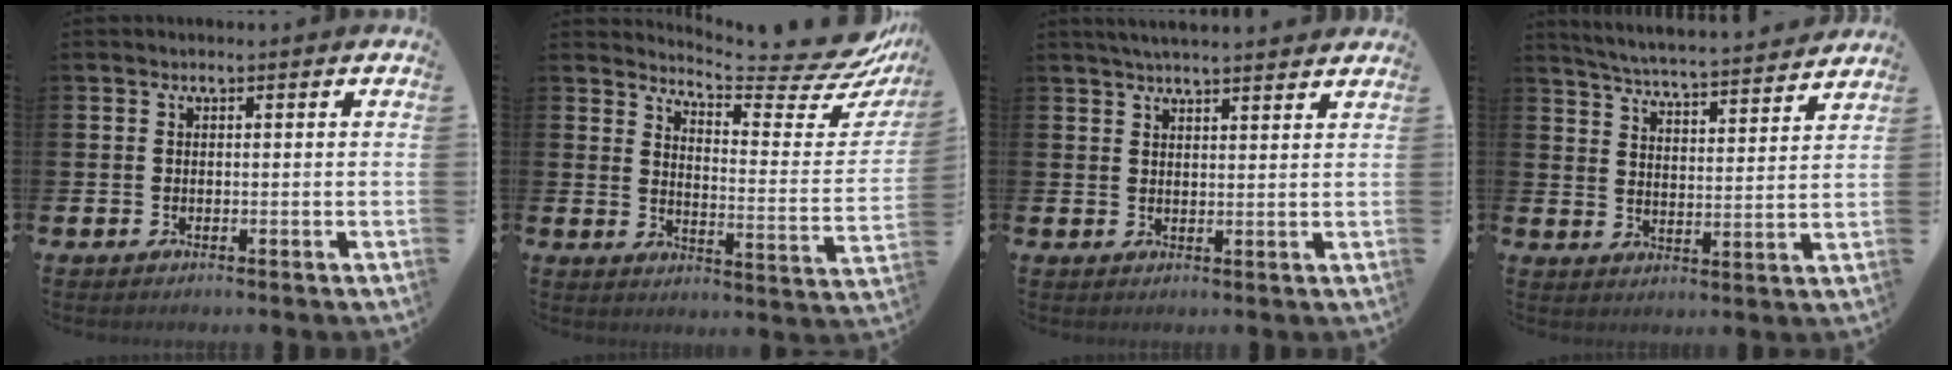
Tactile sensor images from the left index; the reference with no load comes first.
{"total": 7.2, "force": [6.8, 0.6, 2.4], "torque": [-0.056, -0.063, 0.113]}
{"total": 3.5, "force": [3.4, 0.0, 0.8], "torque": [-0.023, -0.010, 0.061]}
{"total": 5.2, "force": [5.1, -0.2, 0.9], "torque": [-0.042, -0.043, 0.086]}